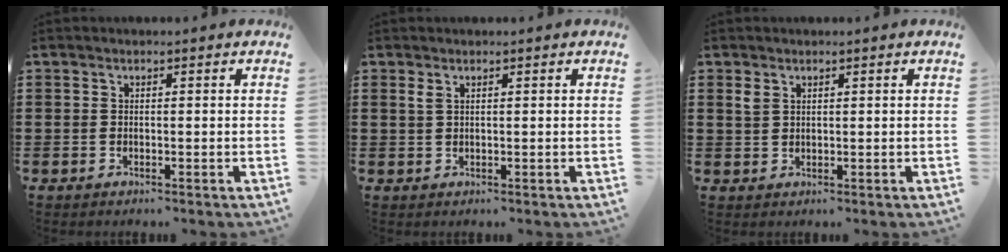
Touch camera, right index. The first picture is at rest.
{"total": 1.1, "force": [0.6, 0.4, 0.8], "torque": [-0.018, 0.004, 0.010]}
{"total": 1.8, "force": [1.0, 1.1, 1.0], "torque": [-0.024, 0.004, 0.019]}